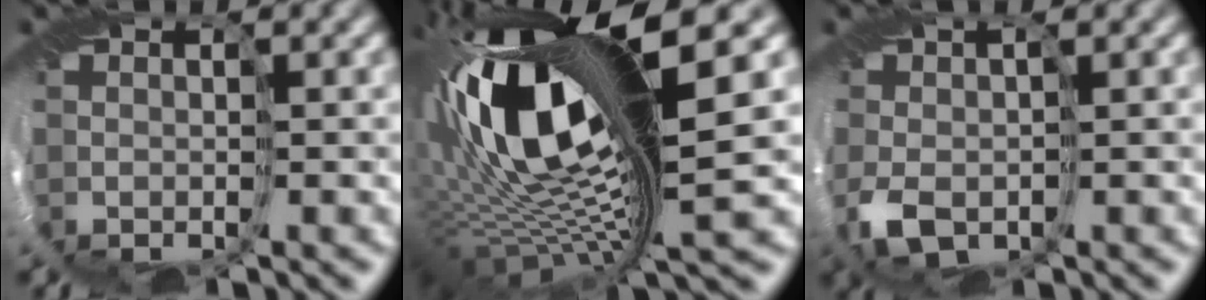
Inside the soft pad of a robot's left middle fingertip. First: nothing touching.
{"total": 17.8, "force": [1.8, 6.4, 16.5], "torque": [-0.296, -0.017, 0.046]}
{"total": 3.4, "force": [-0.9, 2.2, 2.4], "torque": [-0.063, 0.000, -0.017]}